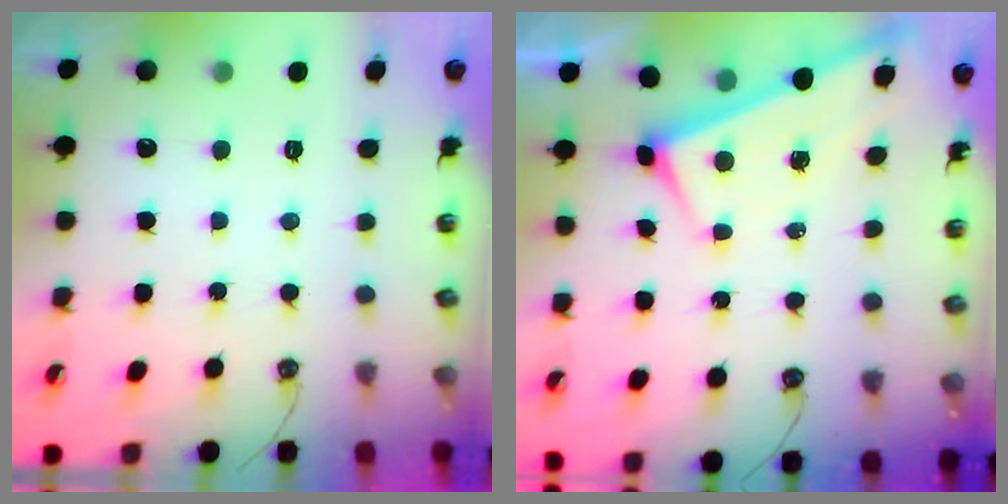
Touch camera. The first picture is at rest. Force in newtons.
{"total": 1.8, "press": 1.8, "slide": 0.1}